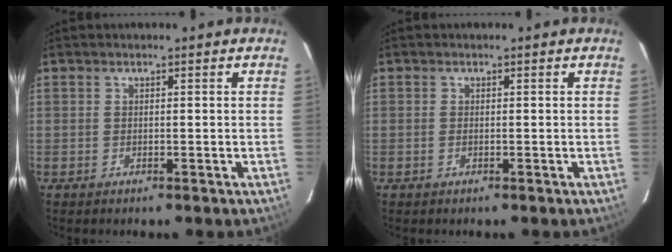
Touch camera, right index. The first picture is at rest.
{"total": 0.7, "force": [-0.2, 0.3, 0.6], "torque": [-0.016, 0.000, -0.005]}